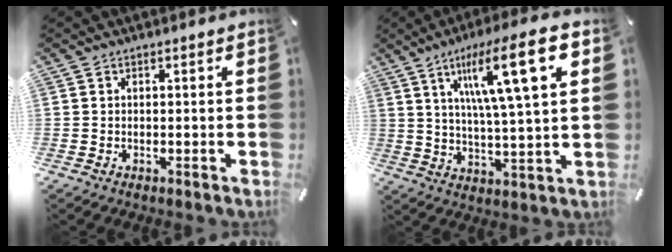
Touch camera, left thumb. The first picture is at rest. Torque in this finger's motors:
{"motor_torque": [2.47, 2.54, 1.48, -1.29, 0.25]}